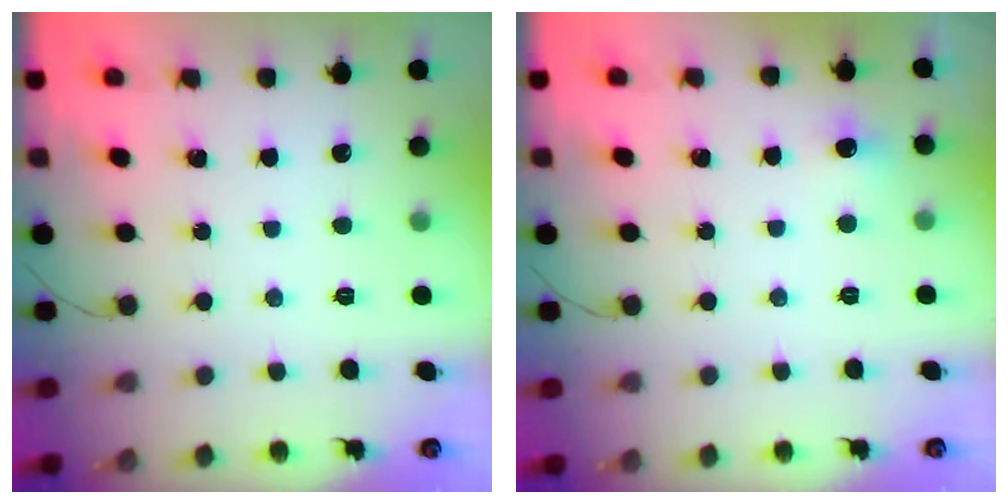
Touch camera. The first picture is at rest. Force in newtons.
{"total": 9.1, "press": 4.3, "slide": 8.1}